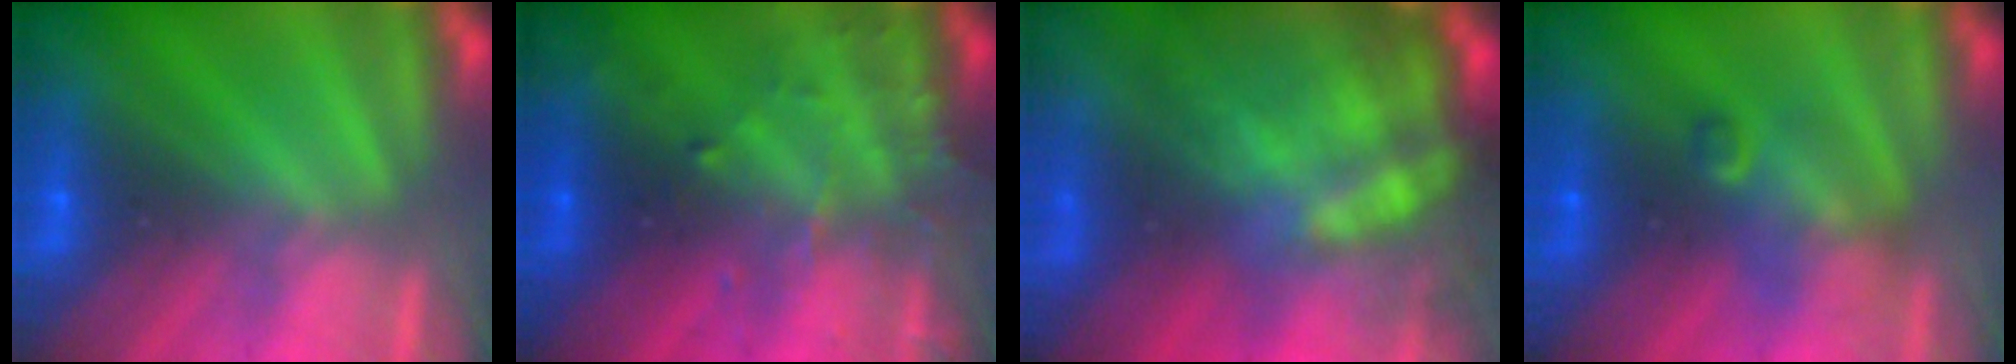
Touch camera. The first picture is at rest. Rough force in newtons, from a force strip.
{"total": 3.4}
{"total": 13.2}
{"total": 2.3}